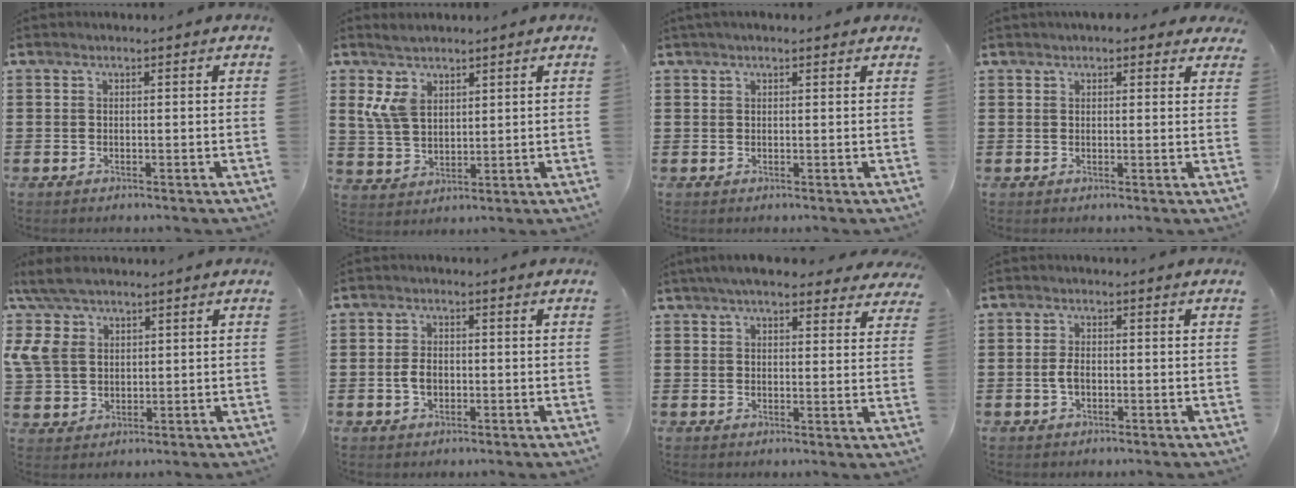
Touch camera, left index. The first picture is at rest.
{"total": 6.3, "force": [3.6, 3.9, 3.4], "torque": [-0.090, 0.007, 0.066]}
{"total": 1.0, "force": [0.7, 0.3, 0.6], "torque": [-0.013, 0.004, 0.013]}
{"total": 2.0, "force": [1.8, 0.8, 0.6], "torque": [-0.009, 0.002, 0.031]}
{"total": 8.0, "force": [4.6, 4.9, 4.4], "torque": [-0.133, -0.001, 0.081]}
{"total": 3.1, "force": [-0.5, 2.0, 2.4], "torque": [-0.054, 0.002, -0.013]}
{"total": 5.7, "force": [5.0, 1.1, 2.5], "torque": [-0.056, -0.006, 0.090]}
{"total": 2.7, "force": [-0.4, 1.4, 2.3], "torque": [-0.059, -0.002, -0.013]}